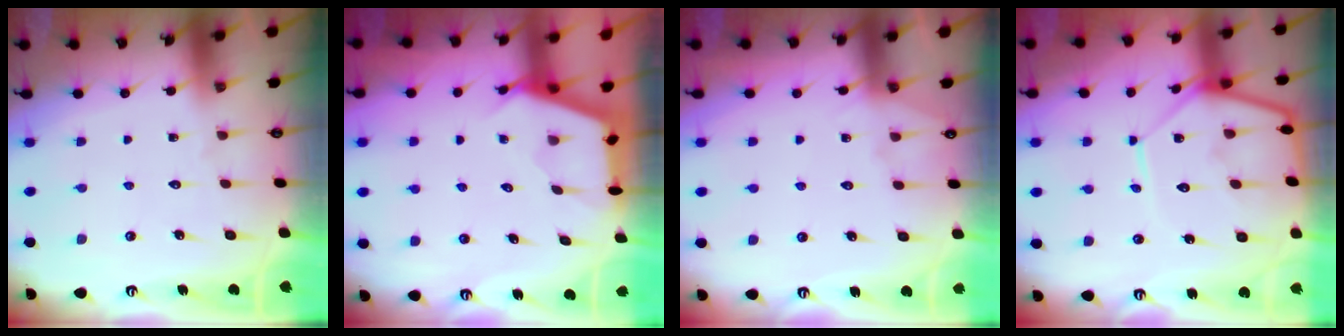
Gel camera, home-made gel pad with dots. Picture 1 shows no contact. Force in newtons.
{"total": 2.6, "press": 2.6, "slide": 0.4}
{"total": 4.0, "press": 3.9, "slide": 0.5}
{"total": 11.4, "press": 11.4, "slide": 1.0}